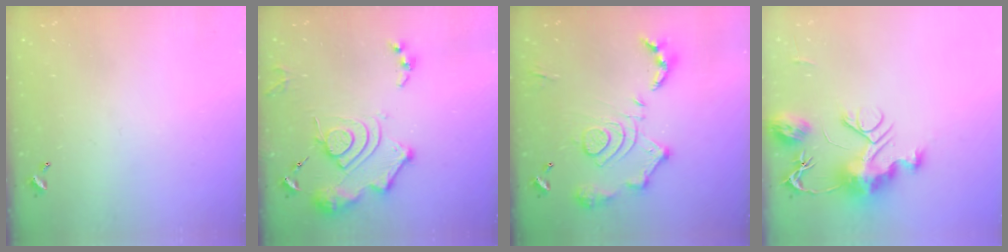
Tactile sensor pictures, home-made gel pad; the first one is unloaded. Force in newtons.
{"total": 15.2, "press": 15.1, "slide": 1.7}
{"total": 16.6, "press": 16.6, "slide": 1.7}
{"total": 13.2, "press": 13.2, "slide": 1.1}